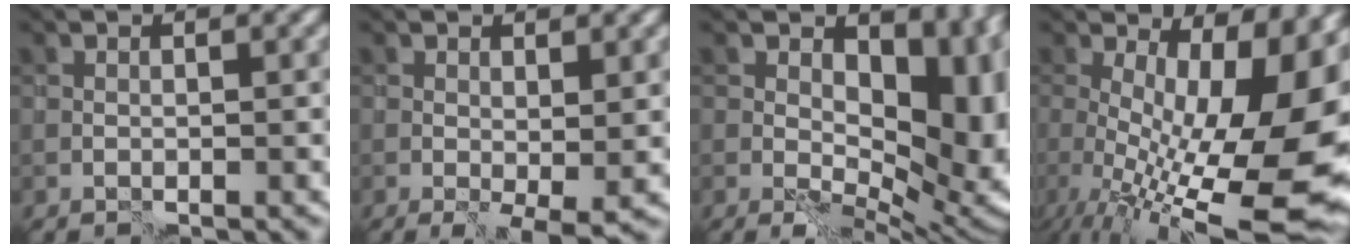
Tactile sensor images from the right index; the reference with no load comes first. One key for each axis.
{"total": 2.6, "fx": -0.3, "fy": 0.8, "fz": 2.4, "tx": -0.036, "ty": -0.009, "tz": -0.002}
{"total": 14.3, "fx": 3.8, "fy": 8.4, "fz": 10.9, "tx": -0.137, "ty": -0.021, "tz": 0.089}
{"total": 15.4, "fx": -1.9, "fy": 5.3, "fz": 14.3, "tx": -0.185, "ty": -0.016, "tz": -0.012}